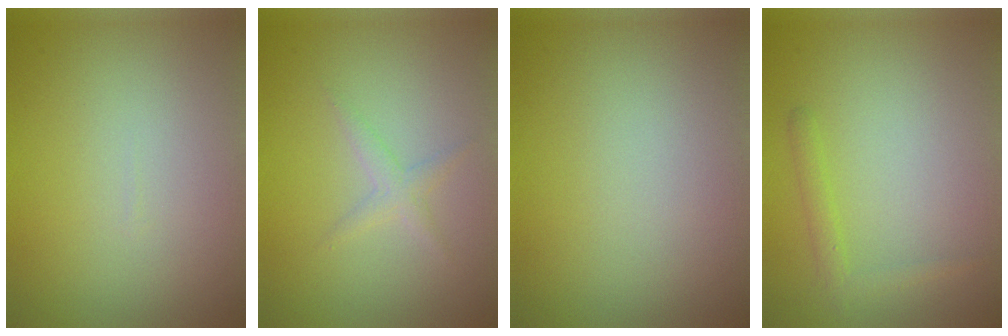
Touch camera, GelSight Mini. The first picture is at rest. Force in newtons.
{"total": 1.3, "press": 1.3, "slide": 0.1}
{"total": 0.0}
{"total": 1.5, "press": 1.5, "slide": 0.1}